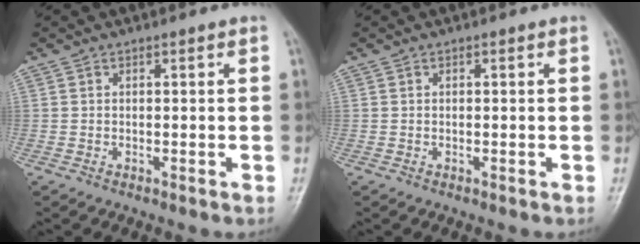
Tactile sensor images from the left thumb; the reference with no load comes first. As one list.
[{"total": 0.0}]